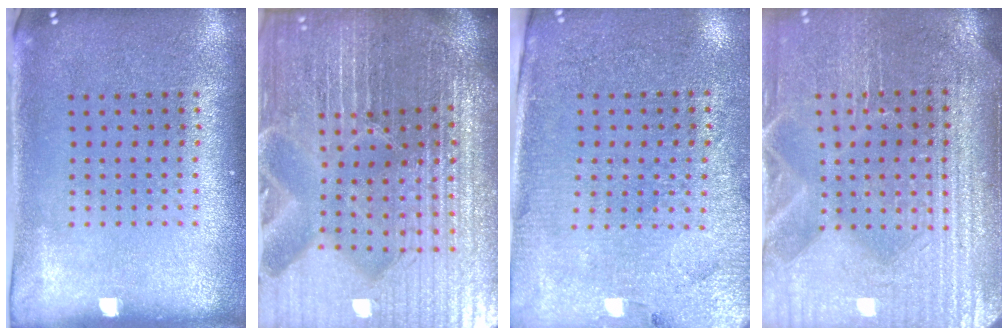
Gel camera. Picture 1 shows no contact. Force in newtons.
{"total": 7.3, "press": 6.4, "slide": 3.6}
{"total": 3.1, "press": 2.8, "slide": 1.3}
{"total": 4.3, "press": 4.0, "slide": 1.6}